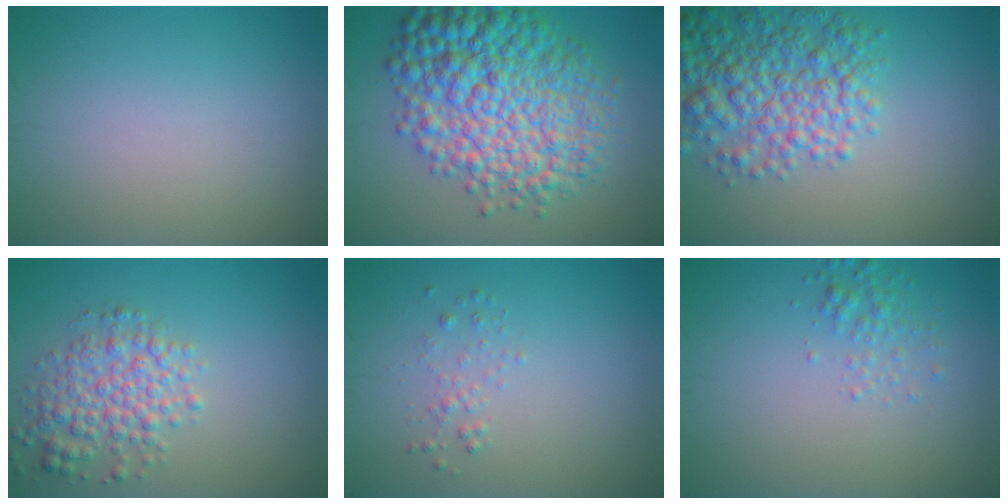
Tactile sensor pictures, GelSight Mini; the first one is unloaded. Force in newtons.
{"total": 11.0, "press": 11.0, "slide": 0.1}
{"total": 6.7, "press": 6.7, "slide": 0.2}
{"total": 4.2, "press": 4.2, "slide": 0.1}
{"total": 1.0, "press": 1.0, "slide": 0.0}
{"total": 1.6, "press": 1.6, "slide": 0.1}